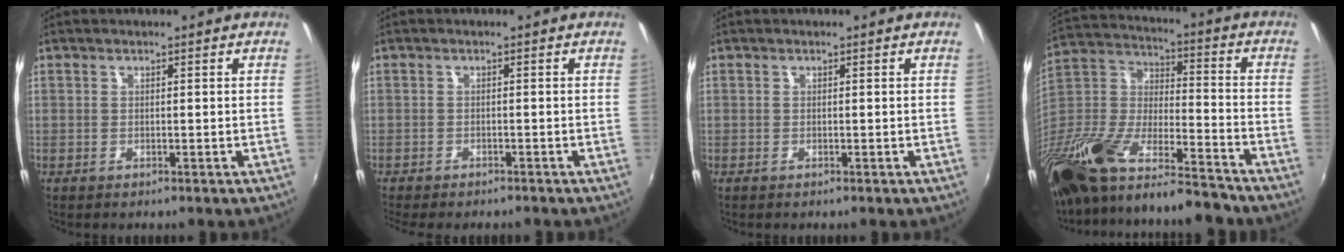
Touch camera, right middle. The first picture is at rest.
{"total": 4.5, "force": [-4.0, 1.0, 1.9], "torque": [-0.048, -0.021, -0.061]}
{"total": 0.0}
{"total": 23.5, "force": [-17.4, 6.6, 14.3], "torque": [-0.289, -0.035, -0.310]}